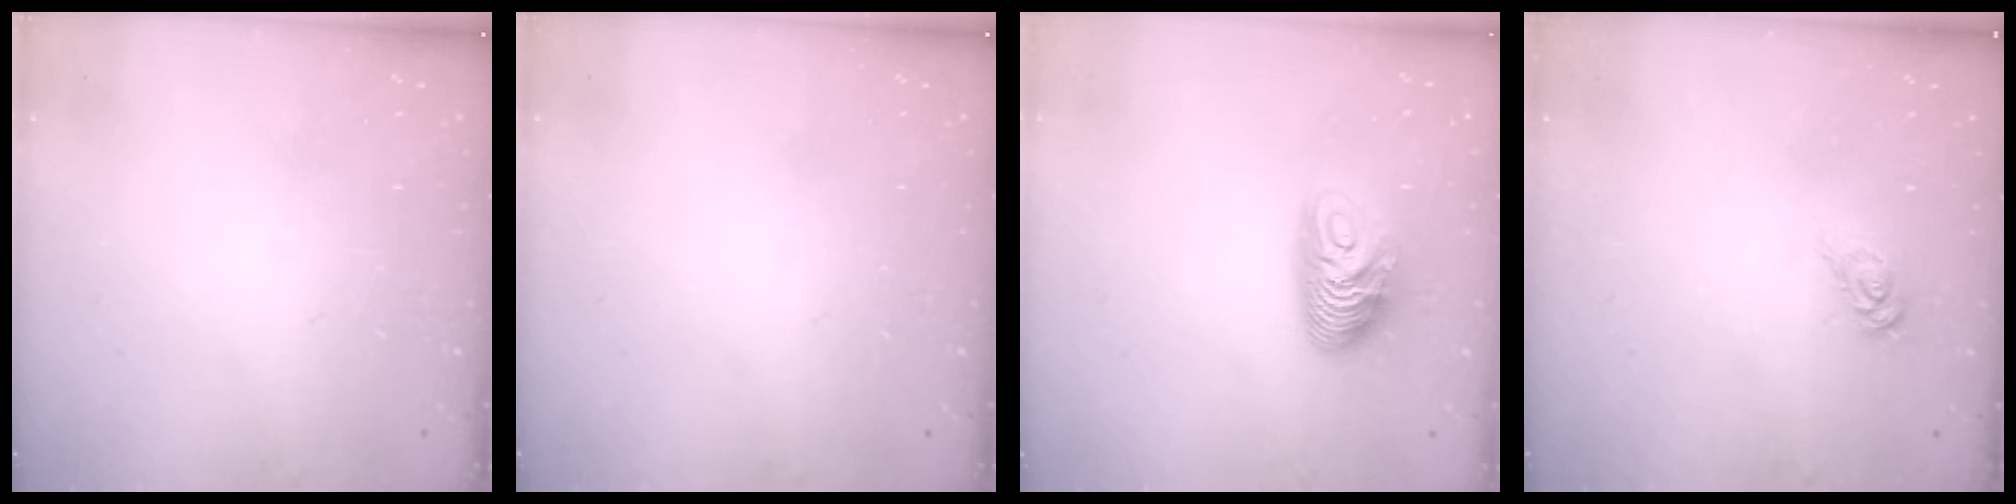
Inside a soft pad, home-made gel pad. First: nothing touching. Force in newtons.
{"total": 0.0}
{"total": 9.7, "press": 9.7, "slide": 0.4}
{"total": 3.4, "press": 3.4, "slide": 0.1}